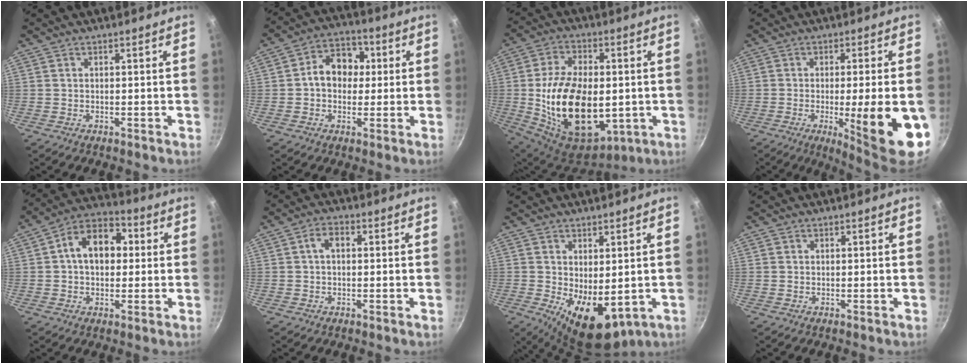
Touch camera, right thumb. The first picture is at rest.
{"total": 9.5, "force": [0.8, 7.6, 5.7], "torque": [-0.047, 0.021, -0.003]}
{"total": 23.5, "force": [-1.6, 14.4, 18.5], "torque": [-0.311, -0.004, -0.009]}
{"total": 15.7, "force": [-4.1, 2.8, 14.9], "torque": [-0.193, -0.002, -0.049]}
{"total": 11.9, "force": [1.7, 8.3, 8.3], "torque": [-0.086, 0.025, 0.008]}
{"total": 3.3, "force": [0.5, 2.1, 2.5], "torque": [-0.042, 0.010, 0.003]}
{"total": 9.7, "force": [-0.7, 5.5, 8.0], "torque": [-0.093, -0.021, 0.009]}
{"total": 0.0}